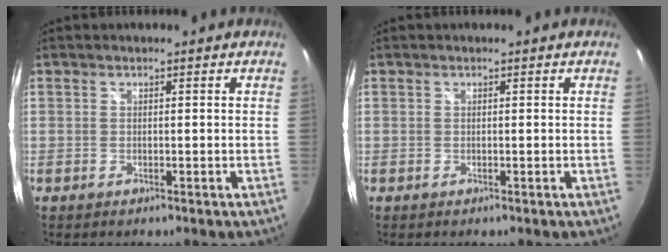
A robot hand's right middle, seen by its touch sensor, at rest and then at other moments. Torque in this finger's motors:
{"motor_torque": [-0.38, -0.37, 0.00, 0.00]}